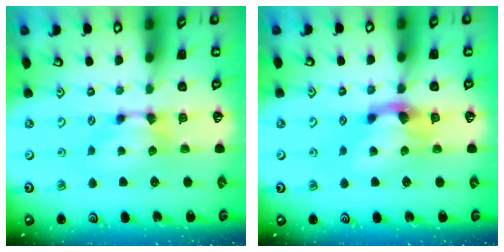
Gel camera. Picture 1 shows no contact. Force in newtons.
{"total": 2.6, "press": 1.9, "slide": 1.7}